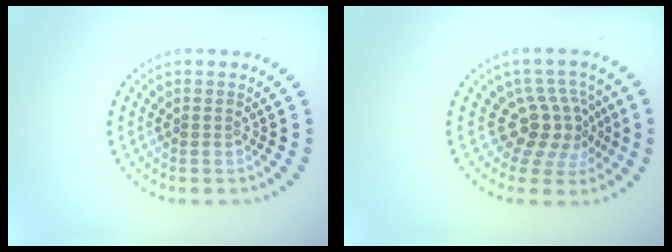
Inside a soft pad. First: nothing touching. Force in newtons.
{"total": 4.0, "press": 3.0, "slide": 2.6}